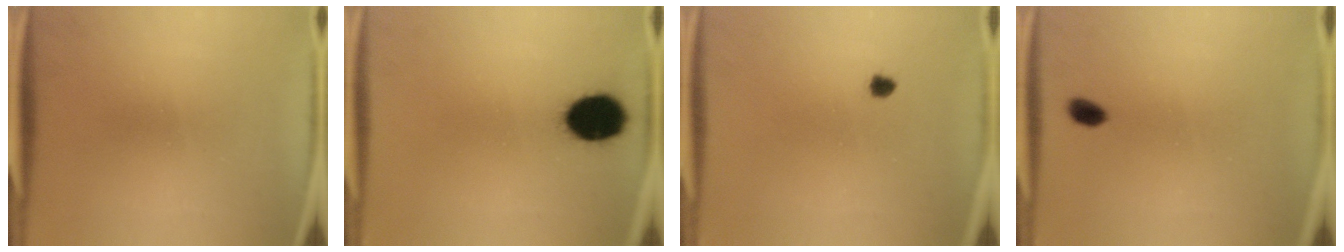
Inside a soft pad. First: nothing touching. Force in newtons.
{"total": 12.3}
{"total": 1.1}
{"total": 2.4}